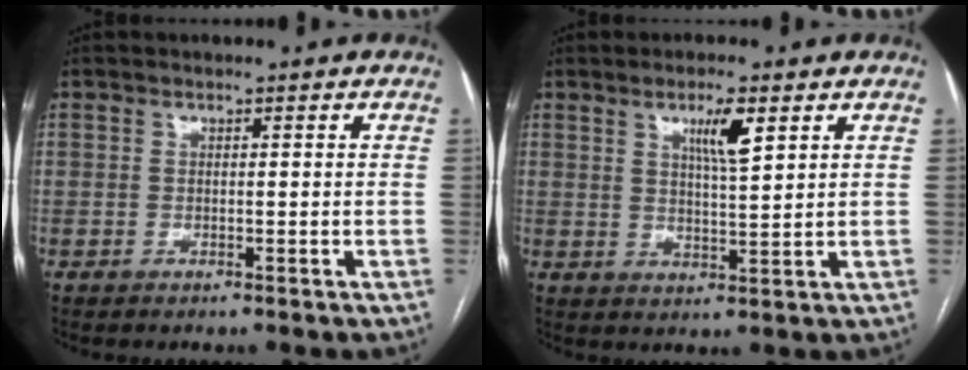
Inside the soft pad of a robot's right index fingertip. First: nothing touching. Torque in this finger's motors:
{"motor_torque": [0.56, 0.54, 0.15, 0.06]}